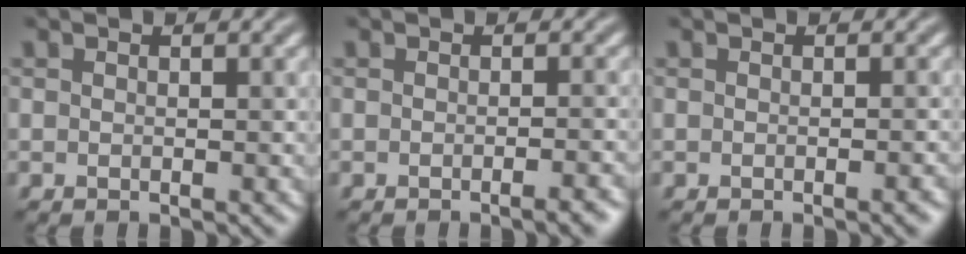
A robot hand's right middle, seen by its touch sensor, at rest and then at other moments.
{"total": 2.4, "force": [-1.2, 0.6, 1.9], "torque": [-0.012, 0.005, -0.020]}
{"total": 1.2, "force": [-0.5, 0.2, 1.0], "torque": [-0.010, 0.000, -0.008]}